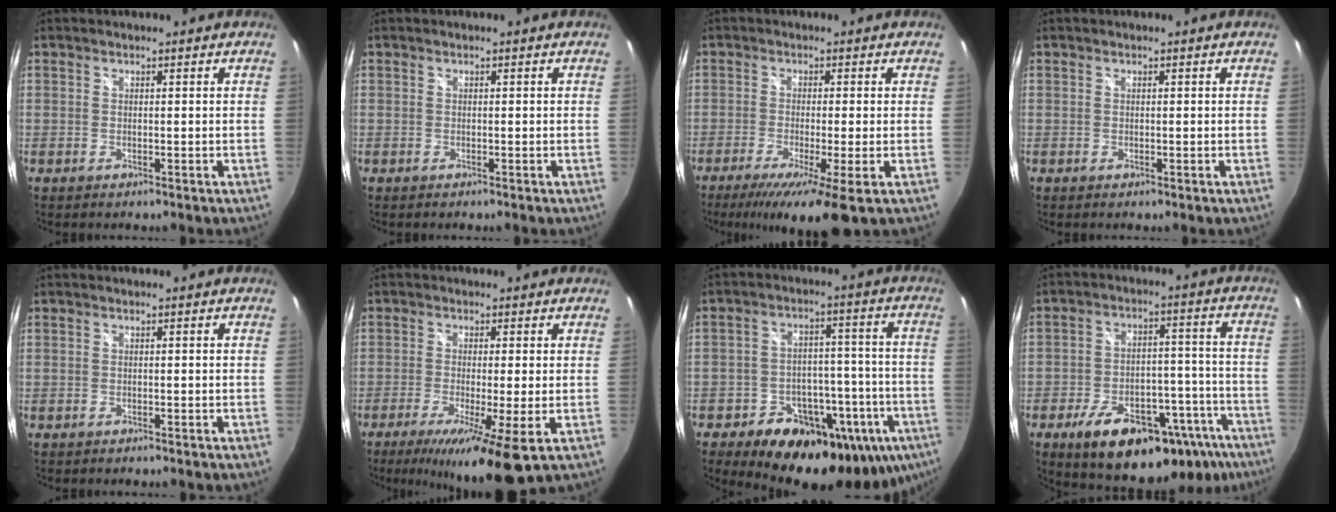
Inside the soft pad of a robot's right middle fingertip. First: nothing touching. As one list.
[{"total": 0.7, "force": [0.6, -0.3, -0.2], "torque": [0.007, 0.003, 0.008]}, {"total": 8.5, "force": [-4.5, -0.4, 7.2], "torque": [-0.145, -0.031, -0.079]}, {"total": 0.0}, {"total": 0.0}, {"total": 10.2, "force": [-4.2, 0.1, 9.3], "torque": [-0.183, -0.031, -0.071]}, {"total": 22.7, "force": [-12.7, 13.5, 13.1], "torque": [-0.201, 0.010, -0.160]}, {"total": 24.7, "force": [-15.4, 11.6, 15.5], "torque": [-0.232, 0.016, -0.193]}]